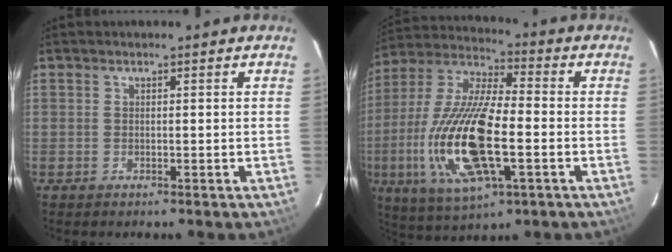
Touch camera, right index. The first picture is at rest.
{"total": 21.1, "force": [-4.9, 7.2, 19.2], "torque": [-0.402, -0.017, -0.095]}